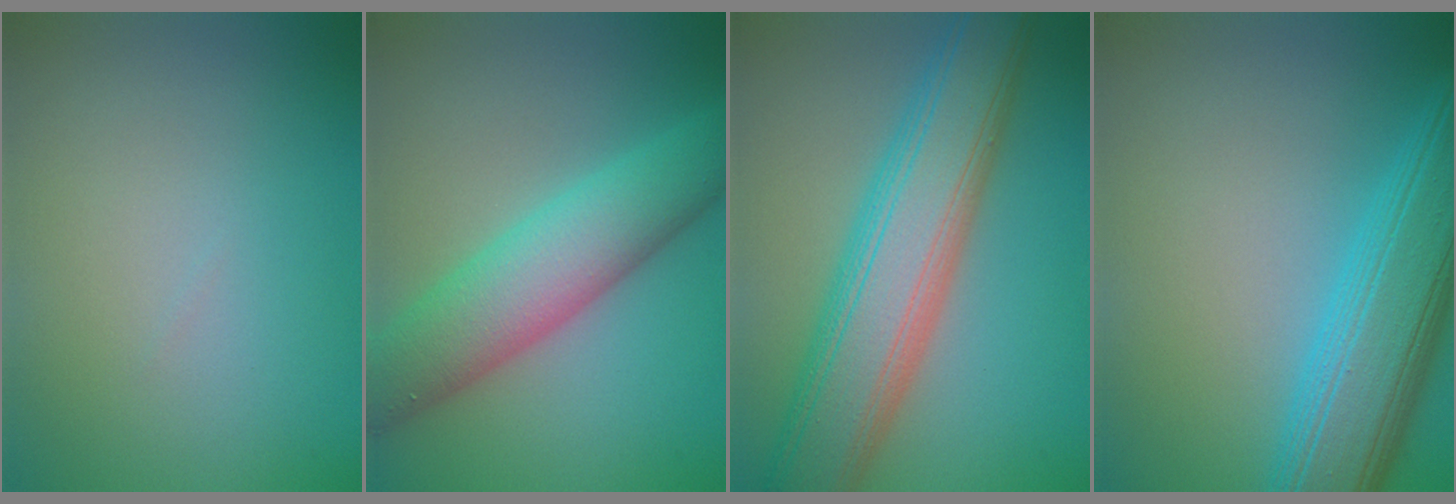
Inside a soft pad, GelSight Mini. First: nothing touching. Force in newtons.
{"total": 7.7, "press": 7.7, "slide": 0.0}
{"total": 10.0, "press": 10.0, "slide": 0.2}
{"total": 8.7, "press": 8.7, "slide": 0.2}